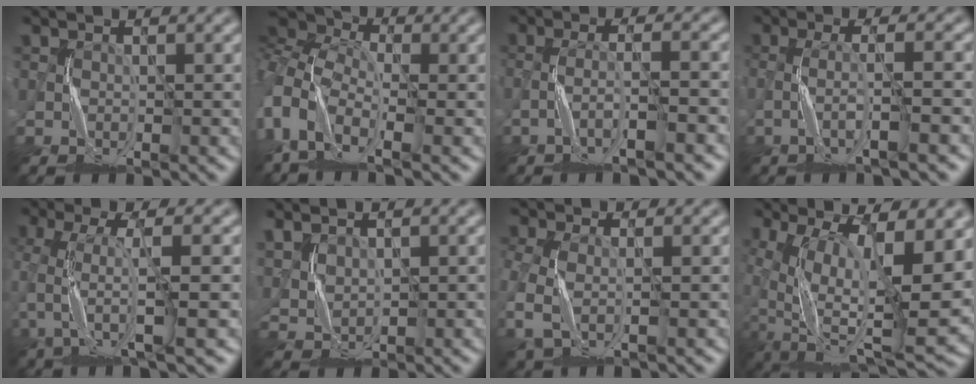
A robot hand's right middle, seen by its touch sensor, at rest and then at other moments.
{"total": 9.6, "force": [-3.2, 6.1, 6.7], "torque": [-0.159, -0.010, -0.048]}
{"total": 3.3, "force": [-2.1, 0.3, 2.5], "torque": [-0.040, 0.014, -0.049]}
{"total": 3.3, "force": [-1.5, 0.4, 2.9], "torque": [-0.047, 0.012, -0.038]}
{"total": 5.6, "force": [-1.4, 1.4, 5.2], "torque": [-0.111, 0.000, -0.029]}
{"total": 2.7, "force": [2.0, 1.5, 1.0], "torque": [-0.032, 0.003, 0.050]}
{"total": 3.6, "force": [-1.2, 2.2, 2.5], "torque": [-0.086, -0.006, -0.028]}
{"total": 15.7, "force": [-1.3, 5.8, 14.5], "torque": [-0.237, -0.029, 0.005]}